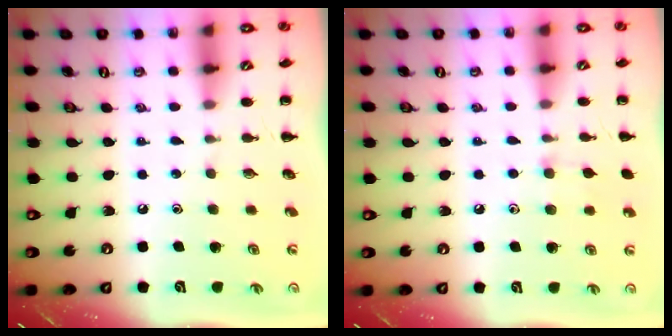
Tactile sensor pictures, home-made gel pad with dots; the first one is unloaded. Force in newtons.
{"total": 5.5, "press": 5.0, "slide": 2.2}